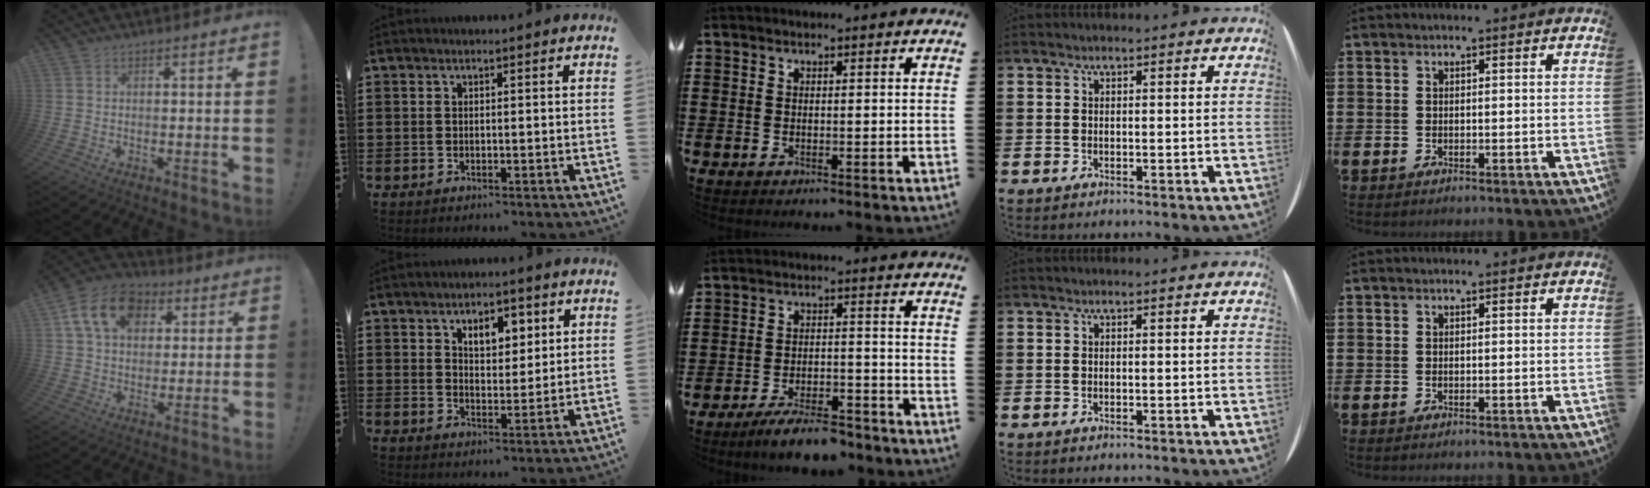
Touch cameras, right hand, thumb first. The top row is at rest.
{"thumb": {"total": 15.0, "force": [5.4, 11.0, 8.6], "torque": [-0.137, -0.005, 0.105]}, "index": {"total": 5.1, "force": [2.6, 2.9, 3.3], "torque": [-0.051, 0.003, 0.039]}, "middle": {"total": 6.0, "force": [-5.4, 0.7, 2.5], "torque": [-0.052, -0.005, -0.103]}}